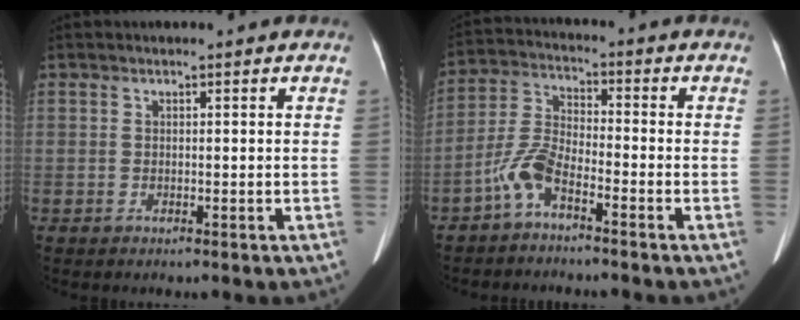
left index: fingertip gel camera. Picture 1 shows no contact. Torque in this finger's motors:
{"motor_torque": [0.93, 0.75, 0.41, 0.15]}